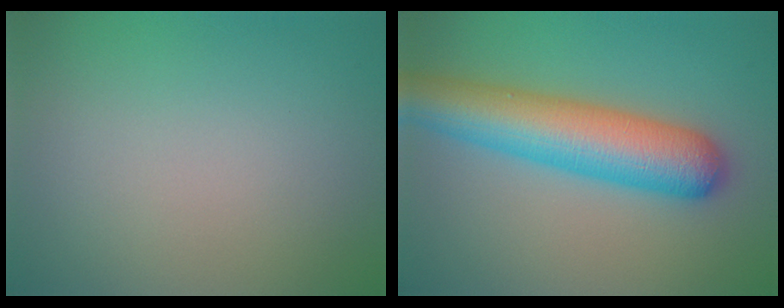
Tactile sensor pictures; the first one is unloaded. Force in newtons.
{"total": 8.3, "press": 8.3, "slide": 0.3}